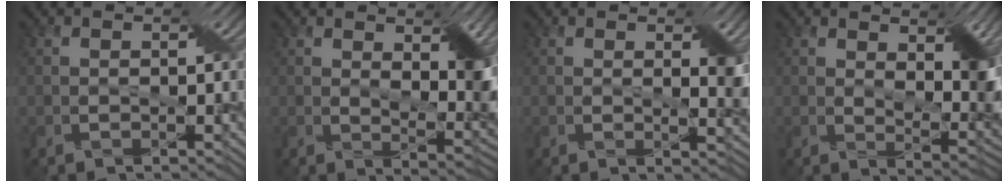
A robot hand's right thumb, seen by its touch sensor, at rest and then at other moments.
{"total": 5.8, "force": [2.5, 2.3, 4.7], "torque": [-0.074, -0.012, 0.045]}
{"total": 2.2, "force": [0.9, 0.7, 1.9], "torque": [-0.030, -0.003, 0.018]}
{"total": 6.3, "force": [2.8, 2.6, 5.0], "torque": [-0.079, -0.012, 0.051]}